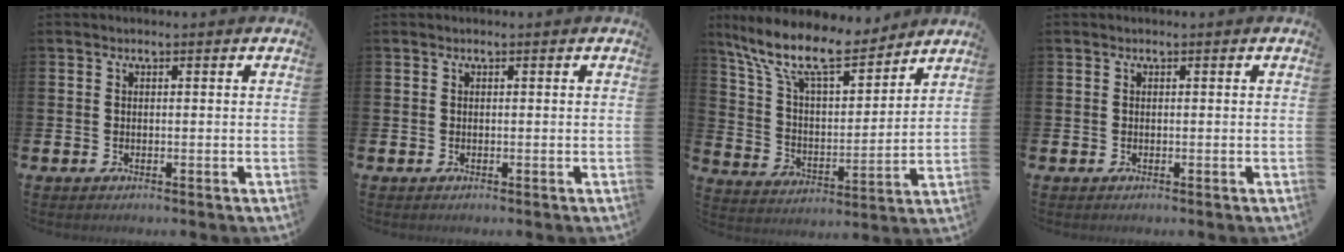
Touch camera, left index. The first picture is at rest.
{"total": 0.0}
{"total": 12.5, "force": [10.7, 3.6, 5.6], "torque": [-0.146, -0.060, 0.186]}
{"total": 0.0}